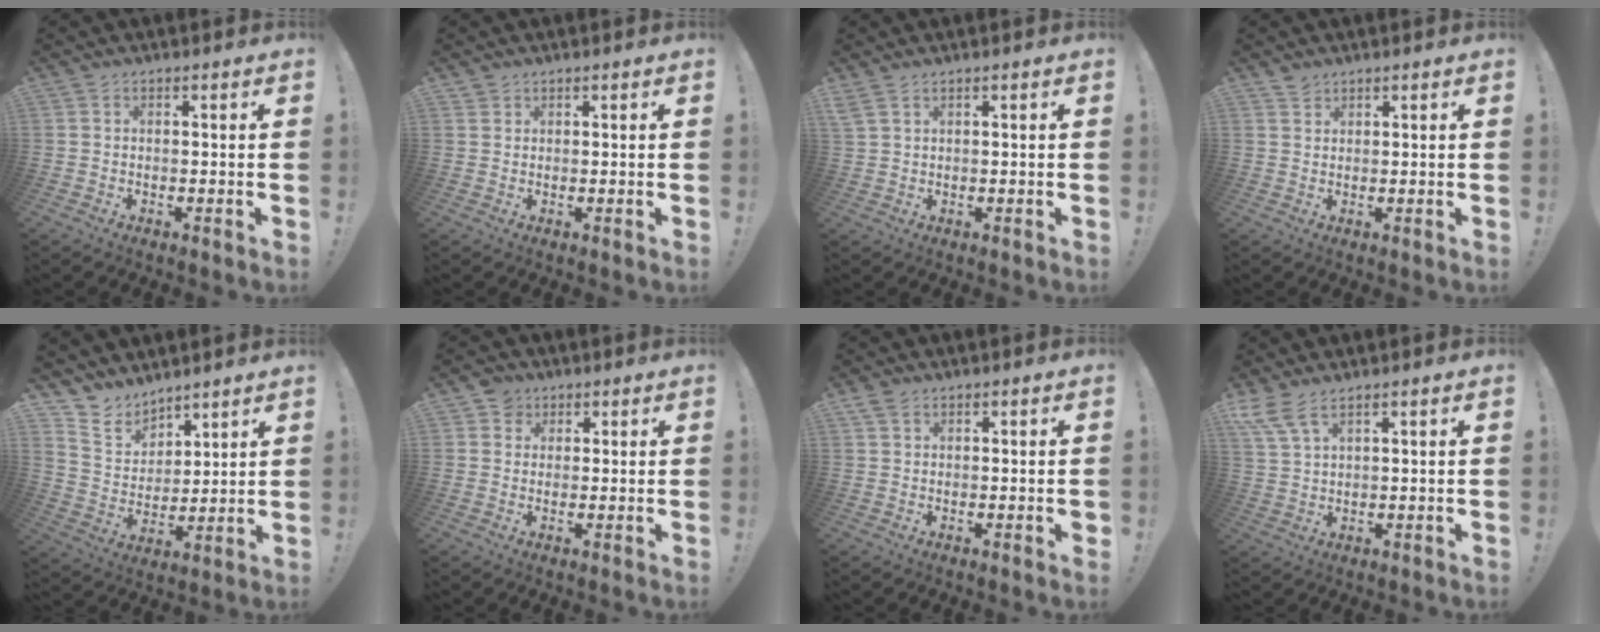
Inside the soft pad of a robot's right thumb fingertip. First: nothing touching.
{"total": 1.0, "force": [0.8, 0.5, 0.0], "torque": [0.006, -0.006, 0.015]}
{"total": 2.6, "force": [1.5, 0.9, 1.9], "torque": [-0.038, -0.003, 0.030]}
{"total": 2.1, "force": [1.8, 0.9, 0.2], "torque": [0.006, -0.016, 0.032]}
{"total": 9.3, "force": [7.8, 4.9, 0.8], "torque": [-0.034, -0.072, 0.156]}
{"total": 4.2, "force": [2.2, 3.5, 0.9], "torque": [-0.013, -0.003, 0.039]}
{"total": 2.4, "force": [1.3, 1.2, 1.6], "torque": [-0.026, -0.002, 0.025]}
{"total": 6.4, "force": [4.6, 1.7, 4.1], "torque": [-0.091, -0.016, 0.090]}